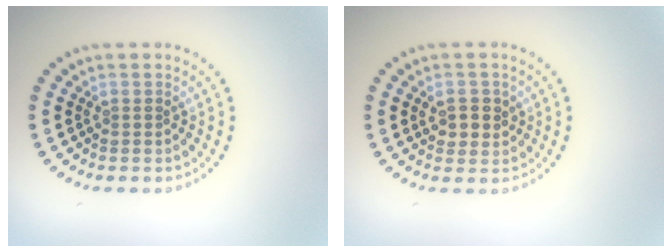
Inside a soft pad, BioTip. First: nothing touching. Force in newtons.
{"total": 2.4, "press": 2.3, "slide": 0.6}